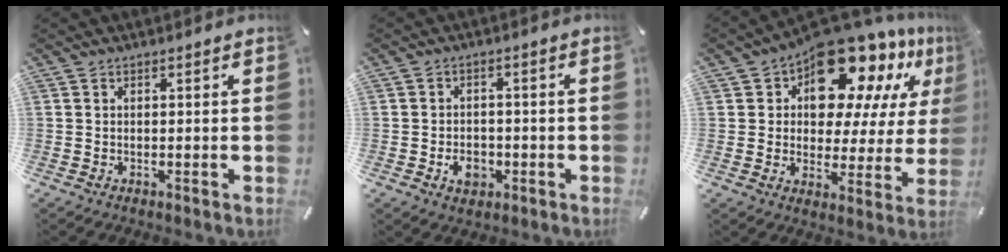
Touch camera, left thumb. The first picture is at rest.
{"total": 5.5, "force": [-2.0, 4.1, 3.0], "torque": [-0.054, 0.003, -0.037]}
{"total": 17.7, "force": [13.1, 8.9, 7.9], "torque": [-0.129, -0.101, 0.225]}